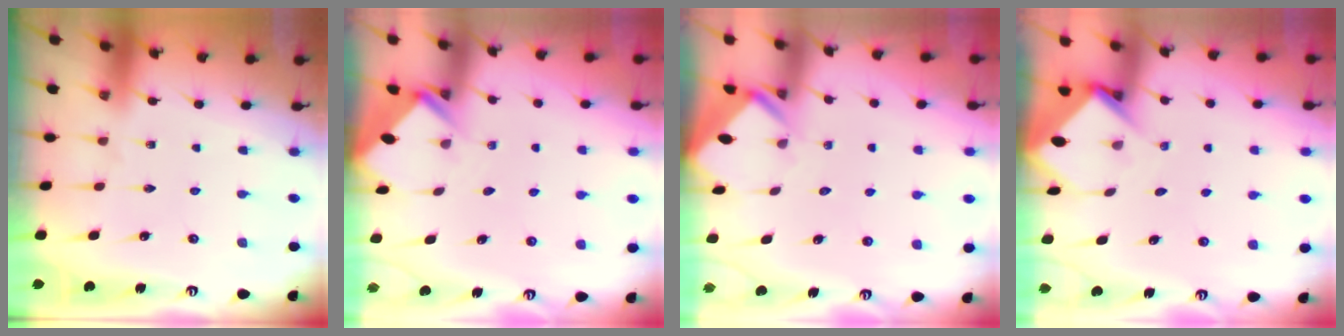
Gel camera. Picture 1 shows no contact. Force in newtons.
{"total": 2.8, "press": 2.8, "slide": 0.2}
{"total": 2.8, "press": 2.8, "slide": 0.1}
{"total": 3.3, "press": 3.3, "slide": 0.3}